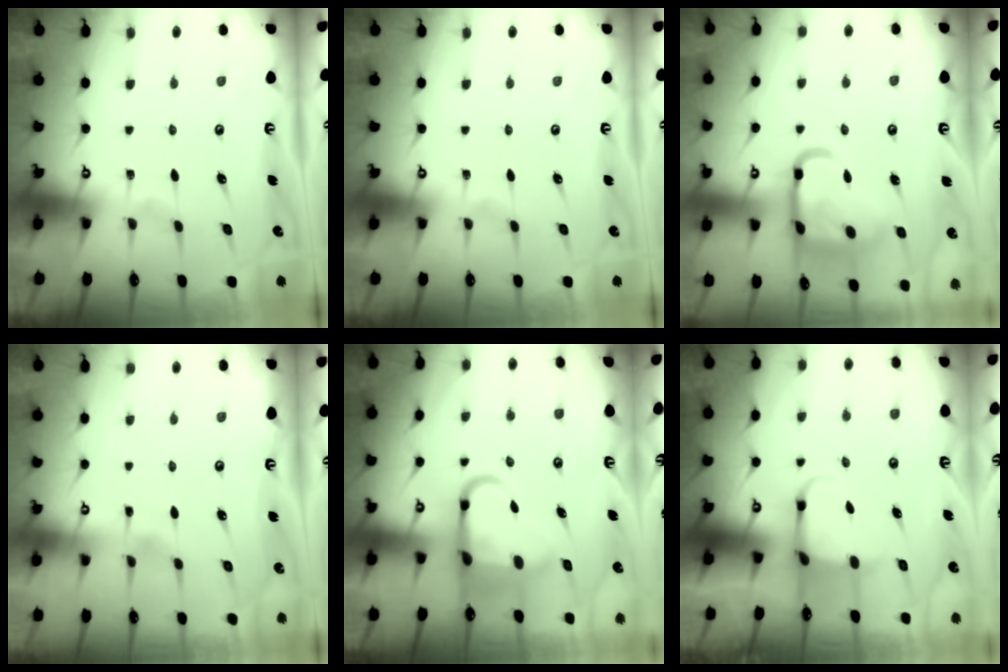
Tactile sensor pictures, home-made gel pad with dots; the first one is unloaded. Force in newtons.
{"total": 0.0}
{"total": 15.9, "press": 15.9, "slide": 1.2}
{"total": 2.0, "press": 2.0, "slide": 0.1}
{"total": 9.8, "press": 9.4, "slide": 2.9}
{"total": 3.8, "press": 3.7, "slide": 0.9}